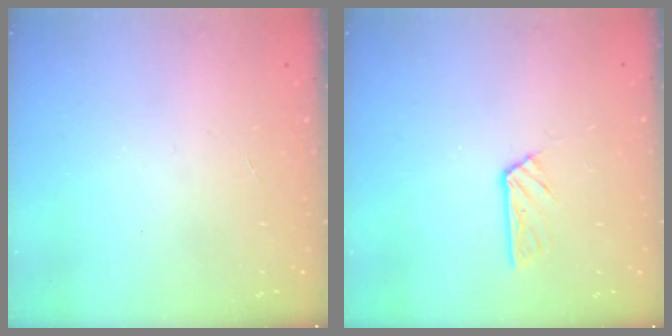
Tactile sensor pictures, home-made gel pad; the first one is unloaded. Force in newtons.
{"total": 4.0, "press": 4.0, "slide": 0.2}